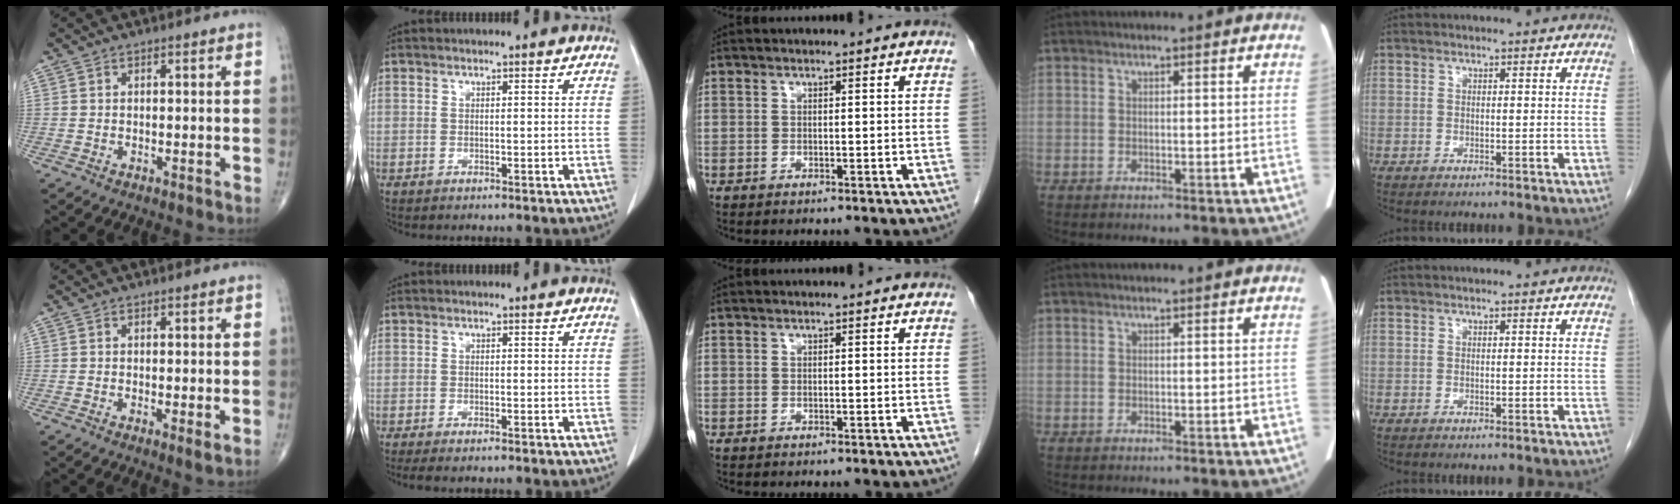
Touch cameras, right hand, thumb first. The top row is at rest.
{"thumb": {"total": 1.4, "force": [0.0, 0.2, 1.4], "torque": [-0.024, -0.006, -0.001]}, "index": {"total": 2.6, "force": [-2.2, 0.3, 1.5], "torque": [-0.020, -0.007, -0.032]}}